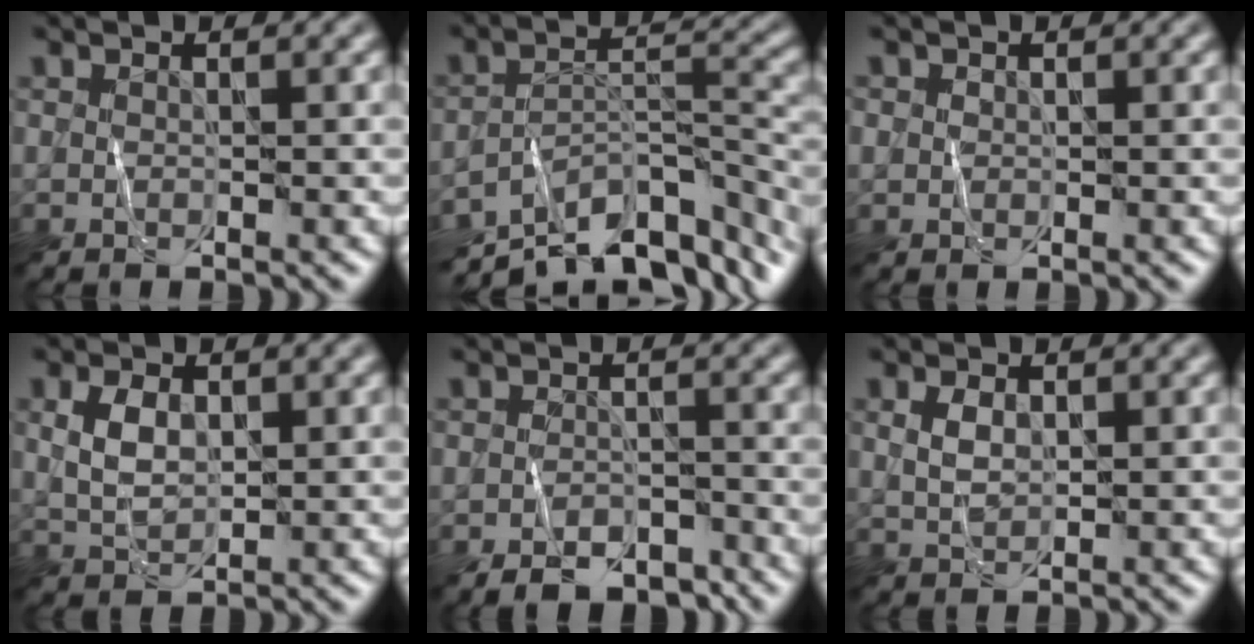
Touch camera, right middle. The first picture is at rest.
{"total": 11.8, "force": [-8.4, 4.2, 7.1], "torque": [-0.113, 0.004, -0.137]}
{"total": 0.6, "force": [0.1, 0.6, 0.1], "torque": [0.003, 0.001, -0.003]}
{"total": 2.8, "force": [0.9, 1.8, 1.9], "torque": [-0.042, 0.001, 0.020]}
{"total": 4.6, "force": [-3.6, 2.1, 2.1], "torque": [-0.030, -0.001, -0.056]}
{"total": 1.7, "force": [0.8, 1.1, 1.0], "torque": [-0.022, 0.001, 0.016]}